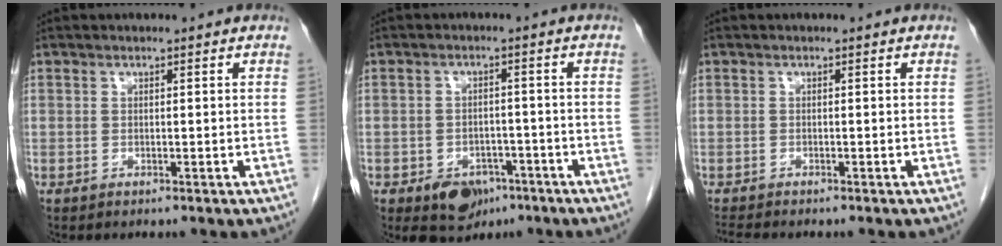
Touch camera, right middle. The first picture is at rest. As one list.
[{"total": 6.0, "force": [-3.6, 3.9, 2.6], "torque": [-0.033, 0.004, -0.045]}, {"total": 1.4, "force": [-1.4, -0.2, 0.2], "torque": [-0.011, -0.007, -0.028]}]